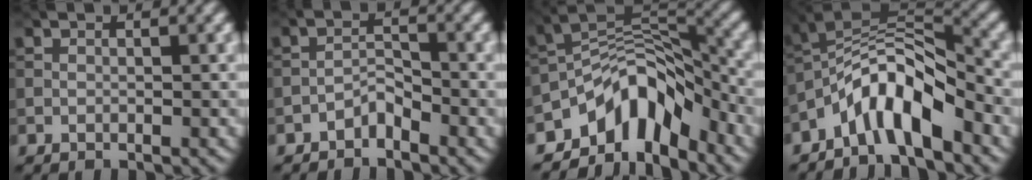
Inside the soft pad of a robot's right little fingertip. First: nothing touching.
{"total": 1.5, "force": [-1.2, 0.6, 0.6], "torque": [-0.010, 0.007, -0.027]}
{"total": 7.6, "force": [-5.2, 3.8, 3.9], "torque": [-0.036, 0.003, -0.103]}
{"total": 6.8, "force": [-4.2, 2.3, 4.8], "torque": [-0.075, 0.011, -0.085]}